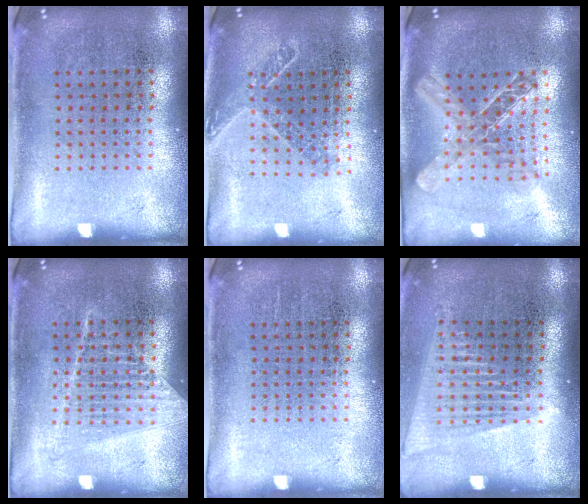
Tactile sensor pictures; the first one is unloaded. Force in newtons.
{"total": 1.5, "press": 1.2, "slide": 0.9}
{"total": 1.8, "press": 1.5, "slide": 1.0}
{"total": 1.2, "press": 1.1, "slide": 0.4}
{"total": 0.0}
{"total": 1.5, "press": 1.3, "slide": 0.6}